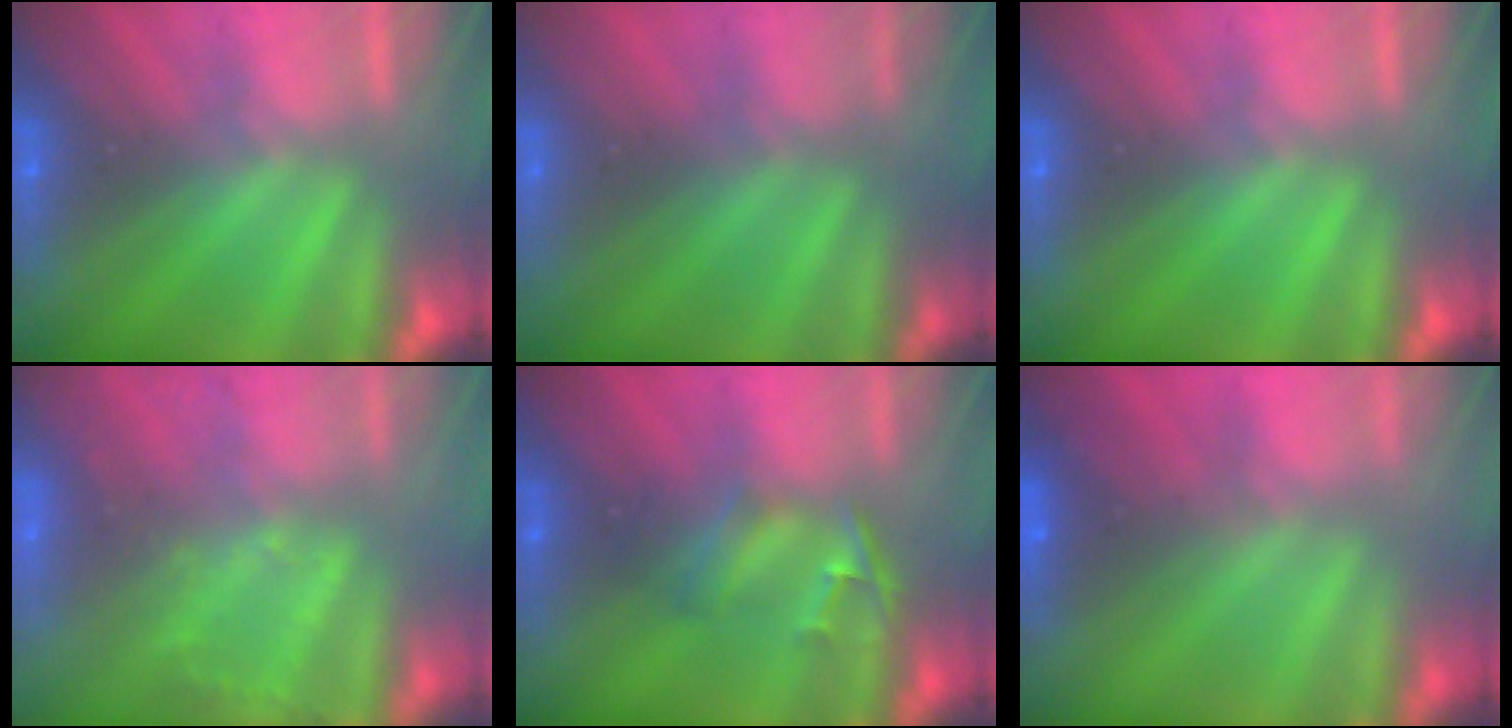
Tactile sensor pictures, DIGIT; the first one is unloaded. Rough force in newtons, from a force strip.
{"total": 2.4}
{"total": 0.0}
{"total": 2.8}
{"total": 2.4}
{"total": 2.2}